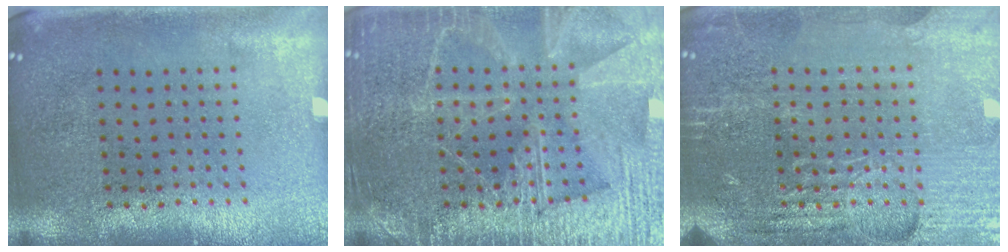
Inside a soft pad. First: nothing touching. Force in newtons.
{"total": 6.6, "press": 6.5, "slide": 0.9}
{"total": 4.7, "press": 4.4, "slide": 1.7}